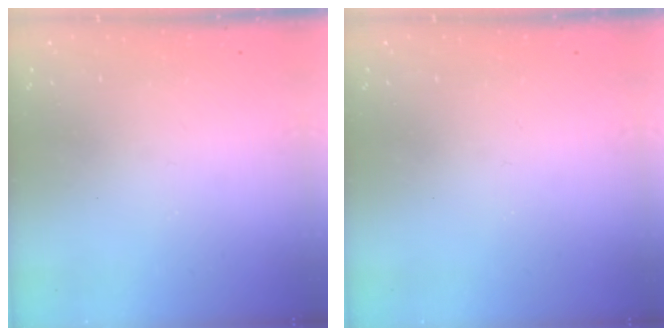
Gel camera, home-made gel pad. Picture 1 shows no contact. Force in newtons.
{"total": 0.0}